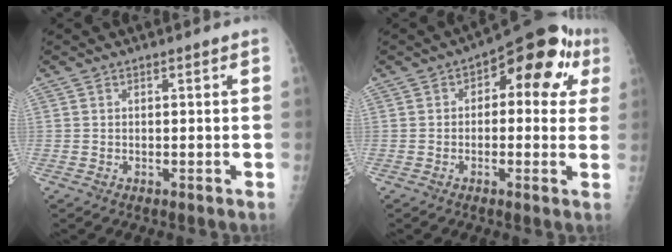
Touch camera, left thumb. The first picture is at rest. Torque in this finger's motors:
{"motor_torque": [-0.16, 0.50, -0.01, -0.16, 0.10]}